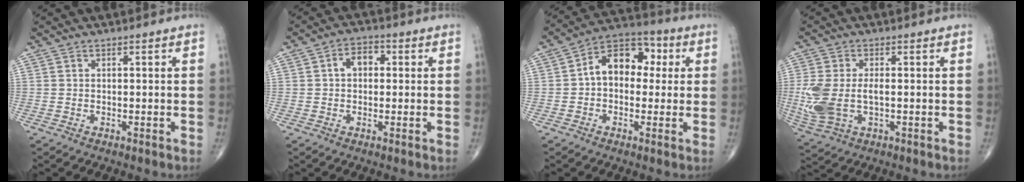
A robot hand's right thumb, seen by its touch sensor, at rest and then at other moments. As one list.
[{"total": 4.5, "force": [0.6, 3.2, 3.1], "torque": [-0.038, 0.015, 0.002]}, {"total": 11.5, "force": [1.3, 7.9, 8.2], "torque": [-0.095, 0.034, 0.007]}, {"total": 10.4, "force": [-0.8, 5.9, 8.5], "torque": [-0.214, -0.001, -0.006]}]